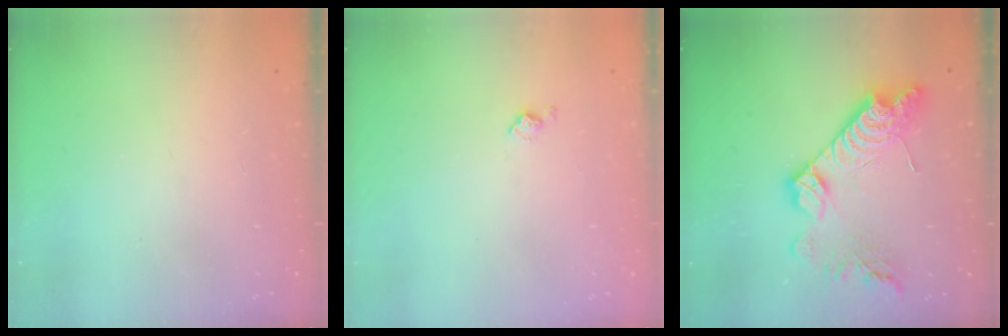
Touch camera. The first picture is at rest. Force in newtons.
{"total": 5.0, "press": 4.9, "slide": 0.8}
{"total": 16.1, "press": 16.1, "slide": 0.9}